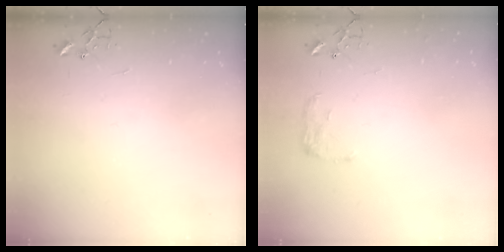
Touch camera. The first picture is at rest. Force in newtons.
{"total": 7.2, "press": 7.2, "slide": 0.4}